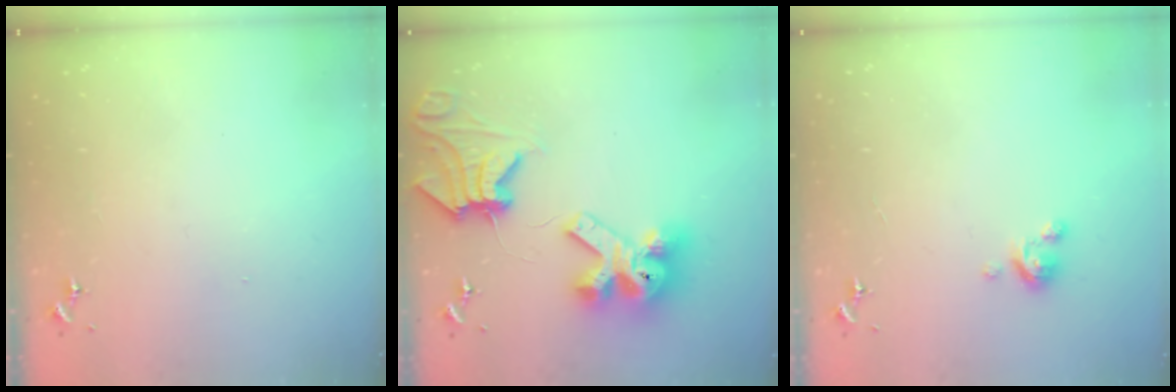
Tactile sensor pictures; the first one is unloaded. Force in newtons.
{"total": 15.8, "press": 15.7, "slide": 1.8}
{"total": 3.0, "press": 3.0, "slide": 0.3}